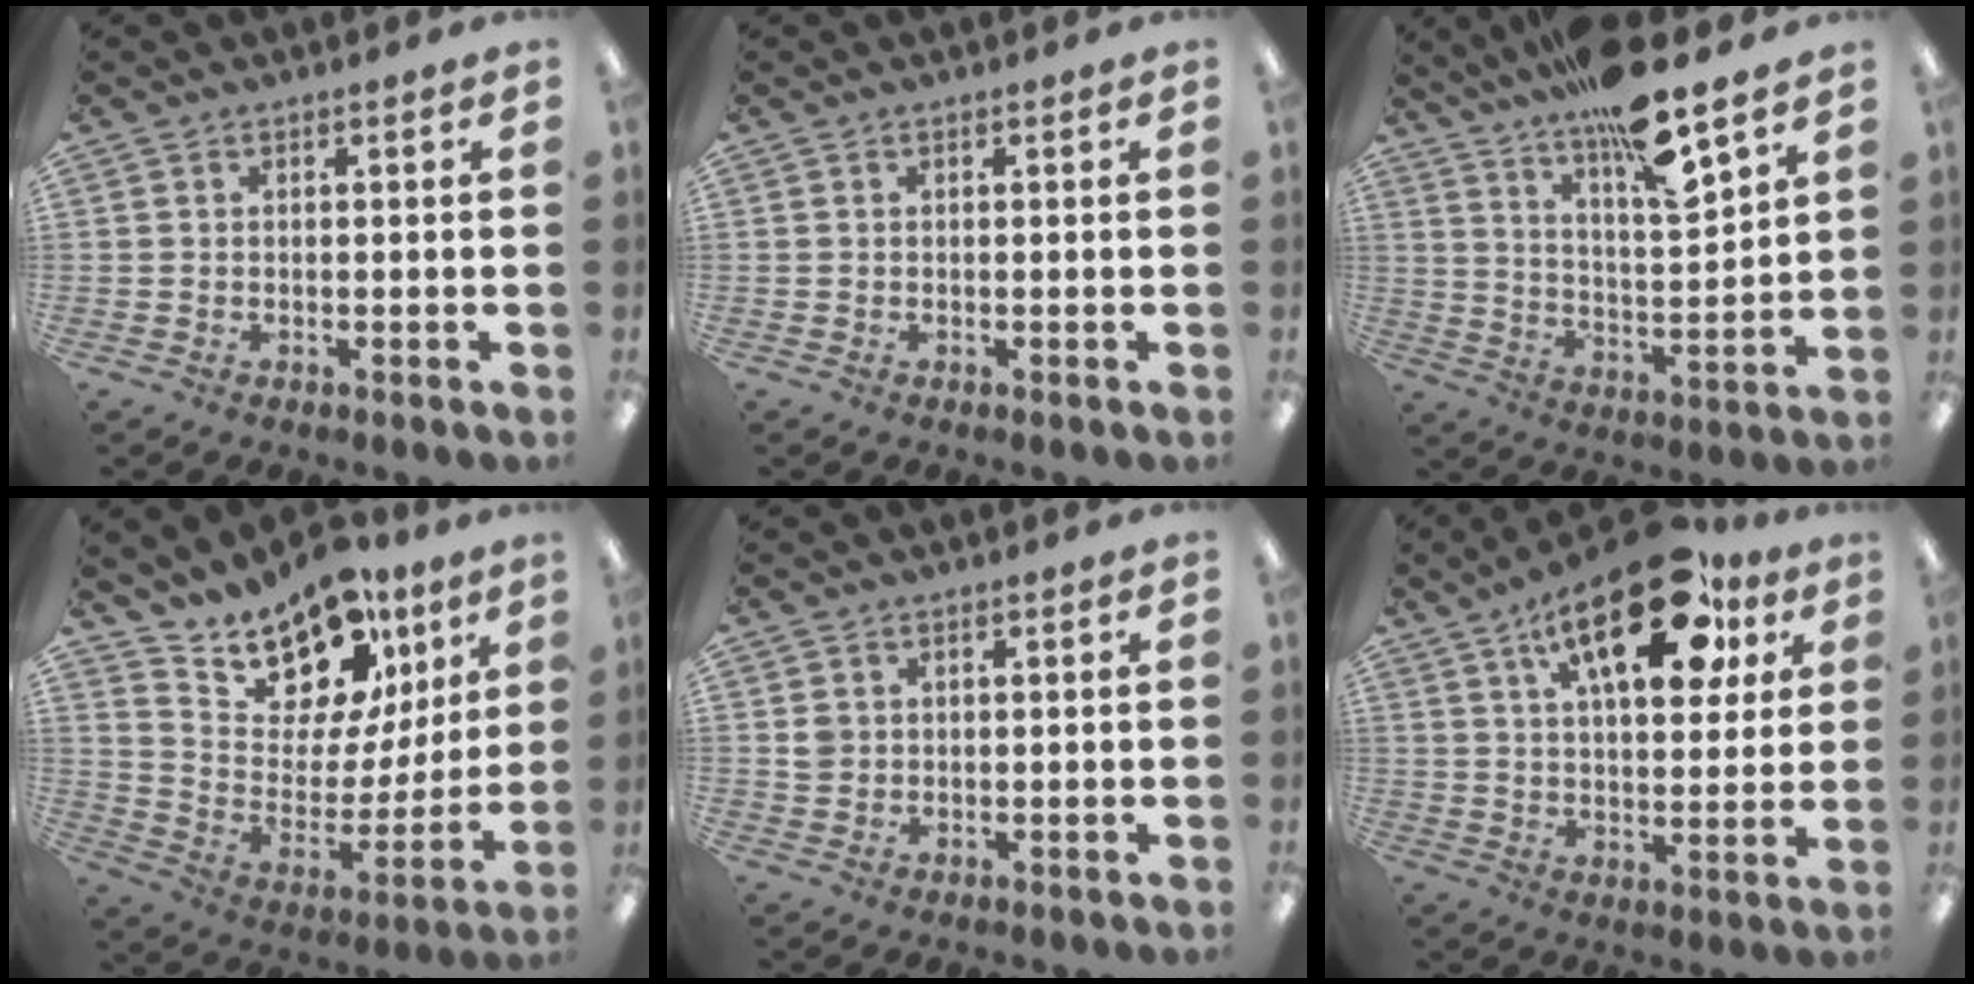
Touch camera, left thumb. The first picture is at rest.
{"total": 0.0}
{"total": 15.5, "force": [12.2, 2.5, 9.2], "torque": [-0.157, -0.078, 0.201]}
{"total": 16.1, "force": [14.0, 7.1, 3.8], "torque": [-0.081, -0.124, 0.253]}
{"total": 2.6, "force": [0.4, 2.4, 0.9], "torque": [-0.013, 0.002, 0.005]}
{"total": 21.8, "force": [11.2, 9.8, 15.9], "torque": [-0.237, -0.039, 0.180]}